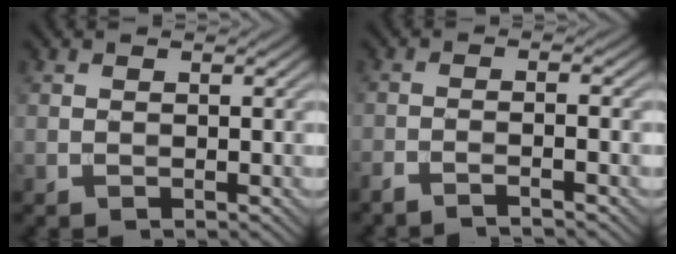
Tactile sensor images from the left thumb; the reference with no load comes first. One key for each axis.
{"total": 3.0, "fx": -2.1, "fy": 0.2, "fz": 2.1, "tx": -0.025, "ty": 0.004, "tz": -0.055}